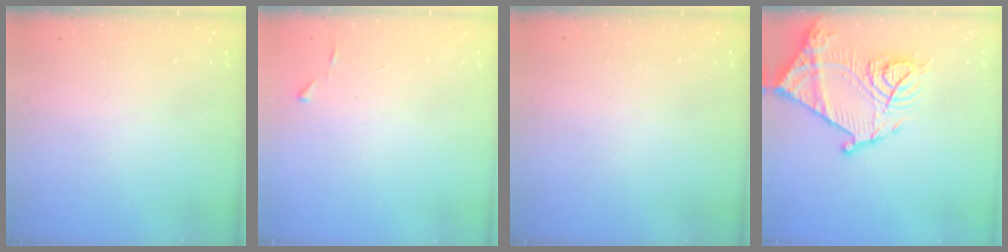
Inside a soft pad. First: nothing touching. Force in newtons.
{"total": 2.7, "press": 2.7, "slide": 0.3}
{"total": 0.0}
{"total": 20.6, "press": 20.5, "slide": 1.8}